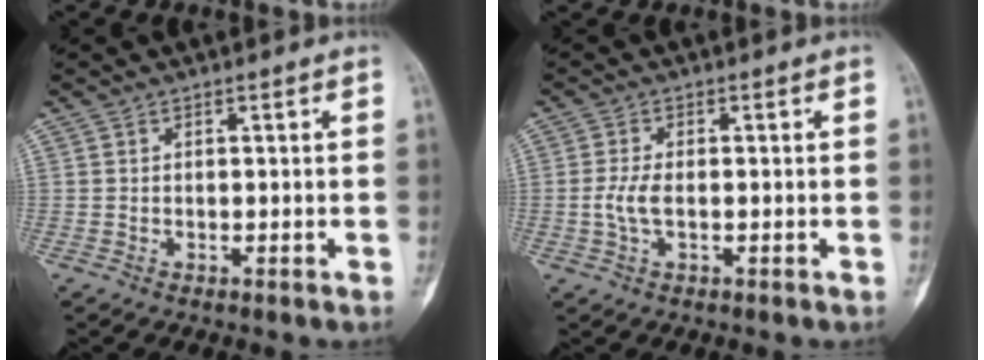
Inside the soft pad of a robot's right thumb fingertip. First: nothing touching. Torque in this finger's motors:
{"motor_torque": [0.86, 0.70, 0.63, -0.16, 0.05]}